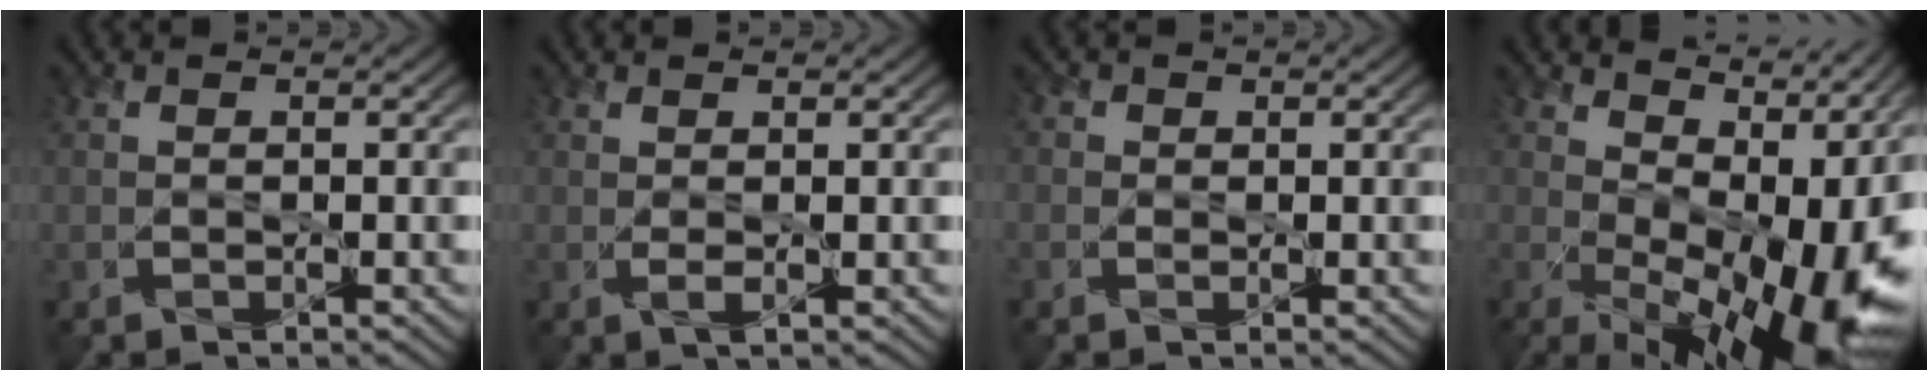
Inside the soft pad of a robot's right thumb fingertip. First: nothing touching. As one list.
[{"total": 1.0, "force": [0.4, 0.2, 0.9], "torque": [-0.018, 0.000, 0.009]}, {"total": 1.3, "force": [0.1, 1.2, 0.4], "torque": [-0.004, 0.003, -0.004]}, {"total": 13.8, "force": [2.5, 7.4, 11.3], "torque": [-0.149, -0.004, 0.064]}]